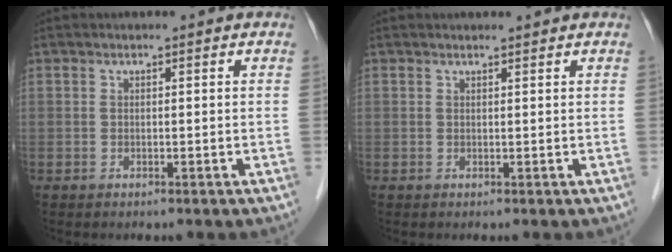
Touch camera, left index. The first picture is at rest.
{"total": 1.1, "force": [1.1, 0.2, 0.2], "torque": [-0.009, 0.006, 0.016]}